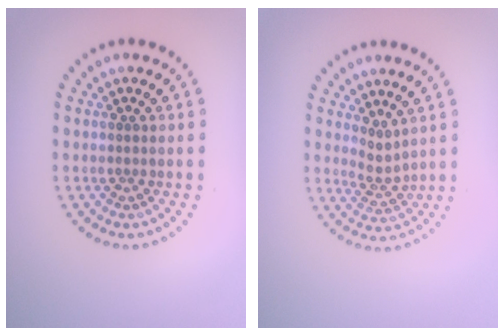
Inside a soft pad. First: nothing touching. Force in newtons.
{"total": 2.0, "press": 1.3, "slide": 1.5}